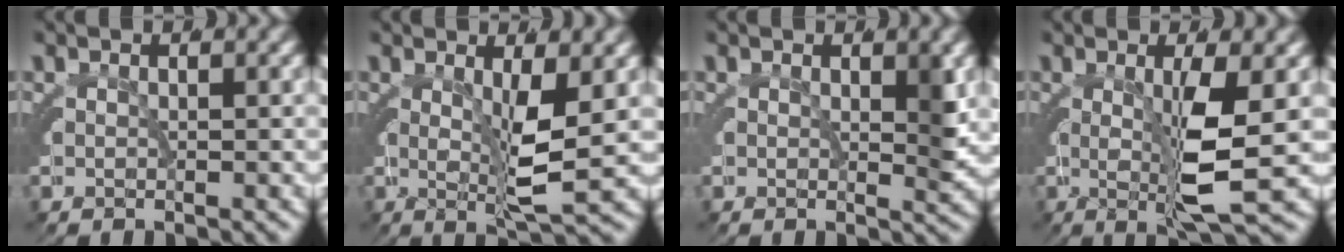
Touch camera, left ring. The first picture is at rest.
{"total": 2.9, "force": [0.4, -0.3, 2.8], "torque": [-0.050, -0.009, 0.008]}
{"total": 1.5, "force": [0.2, 0.0, 1.4], "torque": [-0.010, -0.010, 0.007]}
{"total": 4.4, "force": [-0.1, -0.3, 4.3], "torque": [-0.072, -0.007, 0.000]}